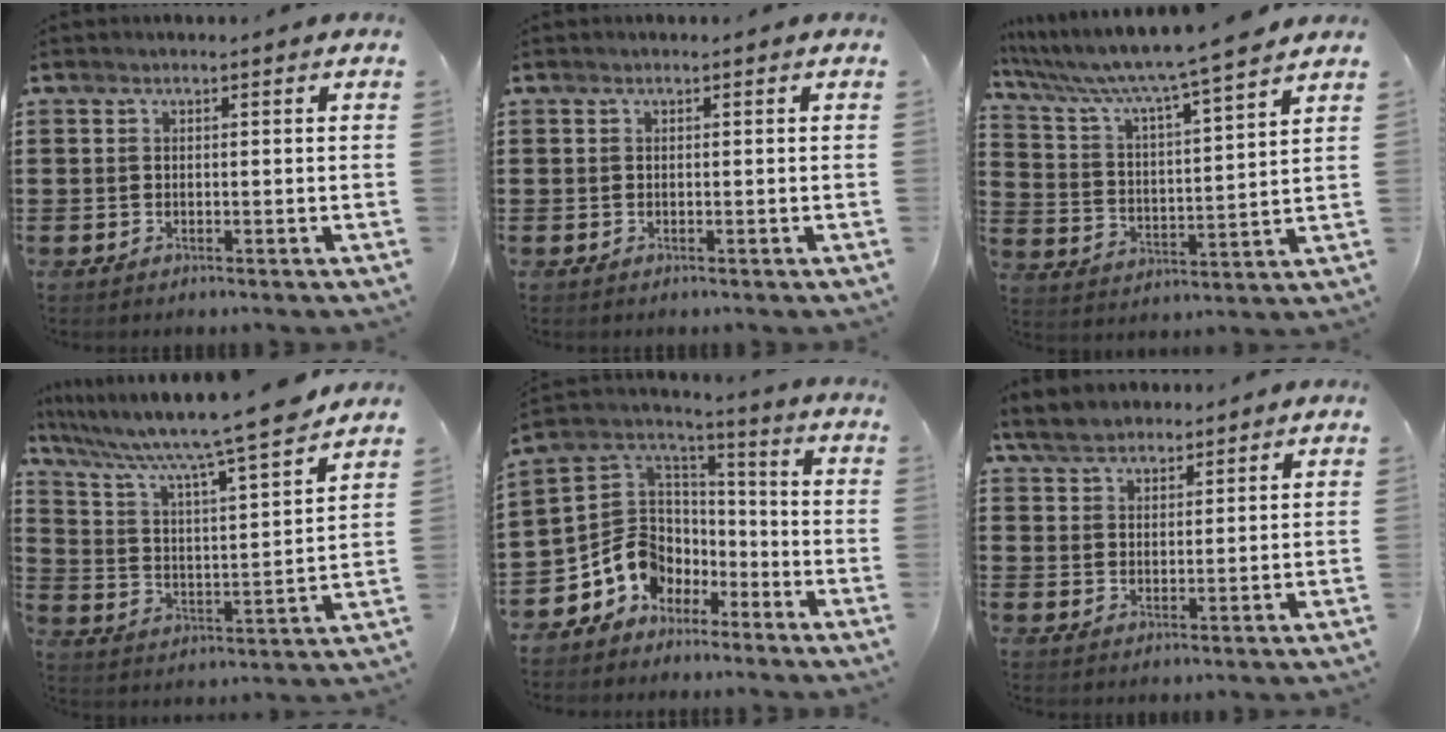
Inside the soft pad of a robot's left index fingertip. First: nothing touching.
{"total": 0.0}
{"total": 6.2, "force": [5.5, -0.6, 2.9], "torque": [-0.082, -0.047, 0.083]}
{"total": 9.2, "force": [7.8, -0.5, 4.8], "torque": [-0.126, -0.061, 0.123]}
{"total": 8.3, "force": [-3.7, 7.2, 1.8], "torque": [-0.078, -0.003, -0.072]}
{"total": 4.5, "force": [4.0, 1.7, 1.2], "torque": [-0.038, -0.001, 0.075]}